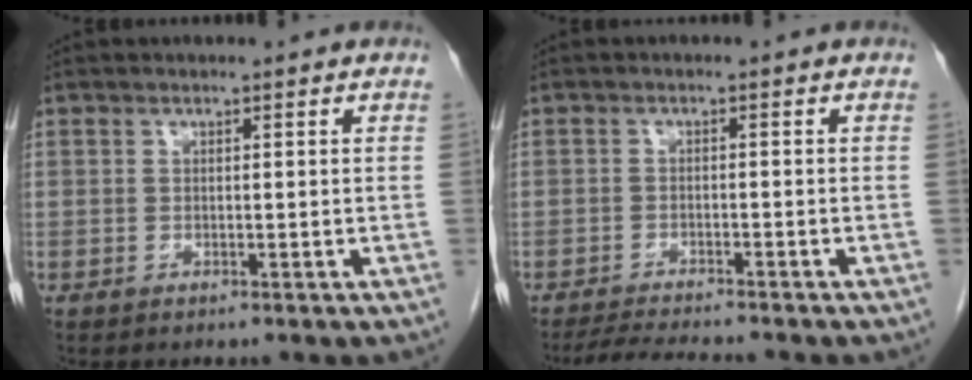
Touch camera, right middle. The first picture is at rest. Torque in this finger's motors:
{"motor_torque": [0.33, -0.29, 0.01, 0.01]}